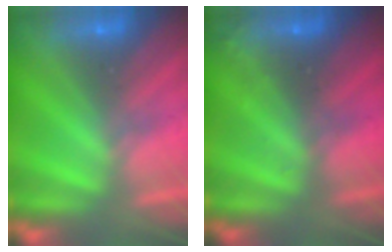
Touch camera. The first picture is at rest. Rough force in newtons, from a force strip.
{"total": 2.7}